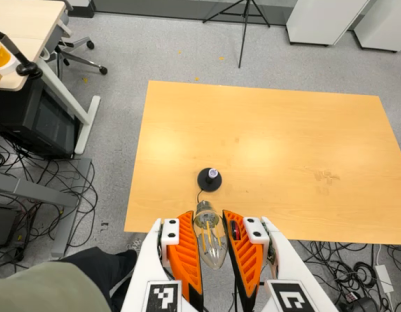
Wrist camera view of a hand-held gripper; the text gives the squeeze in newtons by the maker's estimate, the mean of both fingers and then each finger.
{"total": 20.3, "left": 21.7, "right": 18.8}